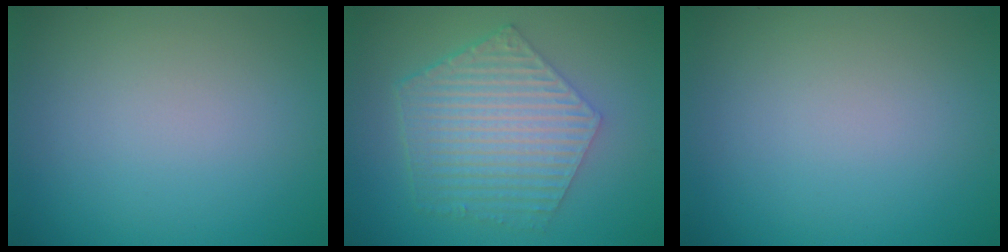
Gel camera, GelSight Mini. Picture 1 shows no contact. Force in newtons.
{"total": 6.4, "press": 4.6, "slide": 4.5}
{"total": 0.0}